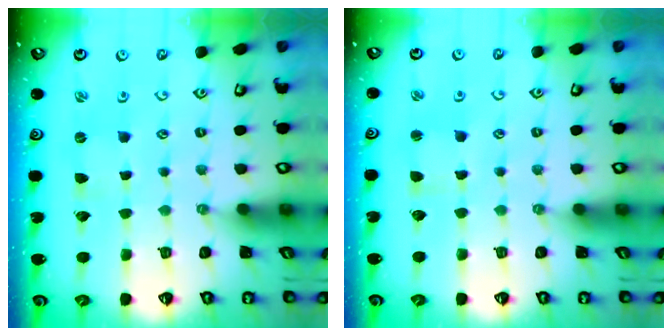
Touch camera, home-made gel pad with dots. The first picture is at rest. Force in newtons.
{"total": 2.5, "press": 2.5, "slide": 0.3}